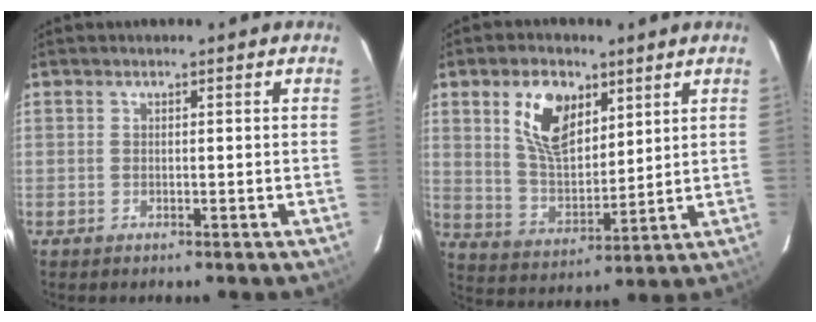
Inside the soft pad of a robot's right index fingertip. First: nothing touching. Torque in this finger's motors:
{"motor_torque": [0.38, 0.21, 0.32, 0.12]}